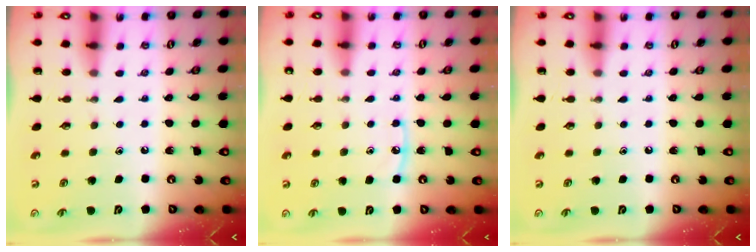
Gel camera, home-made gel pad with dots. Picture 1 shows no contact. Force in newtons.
{"total": 5.3, "press": 5.3, "slide": 0.3}
{"total": 0.0}